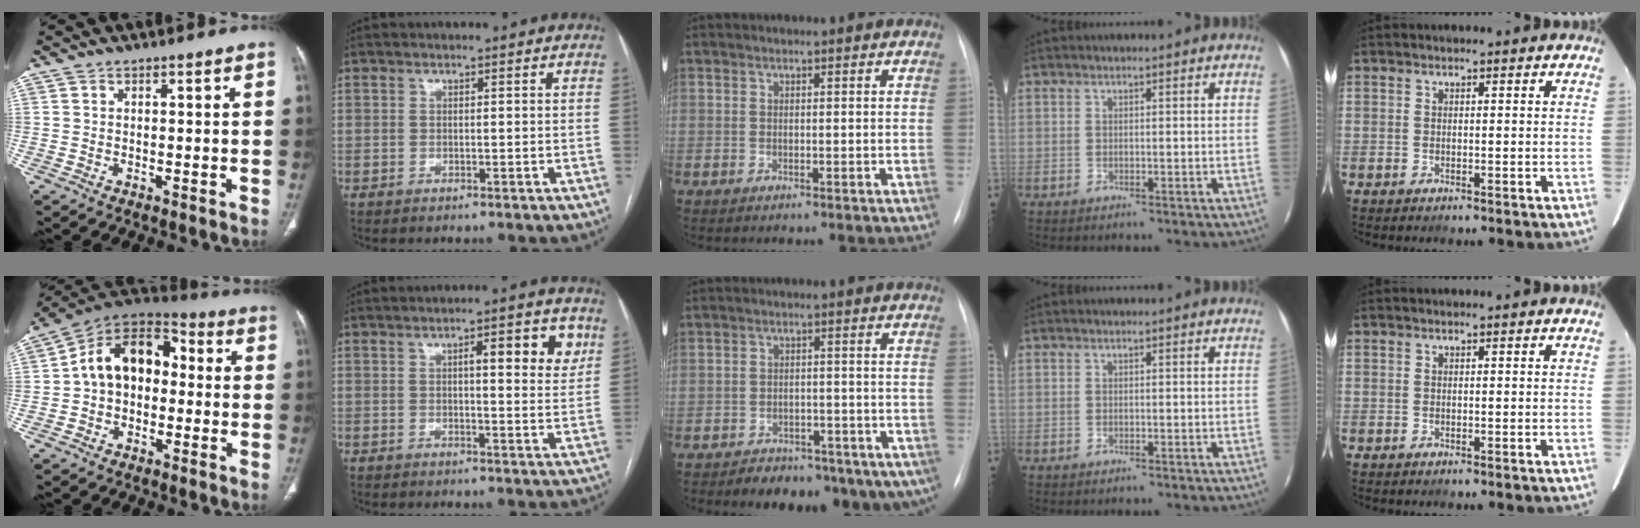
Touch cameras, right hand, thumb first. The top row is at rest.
{"thumb": {"total": 14.3, "force": [0.2, 10.1, 10.2], "torque": [-0.135, 0.048, -0.013]}, "index": {"total": 7.6, "force": [3.0, 1.7, 6.8], "torque": [-0.089, 0.005, 0.036]}, "middle": {"total": 12.8, "force": [-9.4, 6.8, 5.2], "torque": [-0.046, 0.024, -0.119]}}